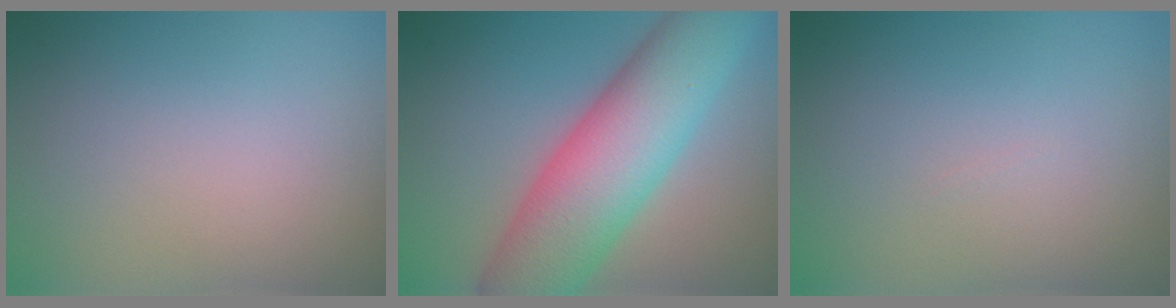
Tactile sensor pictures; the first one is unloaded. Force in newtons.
{"total": 11.3, "press": 11.3, "slide": 0.3}
{"total": 0.0}